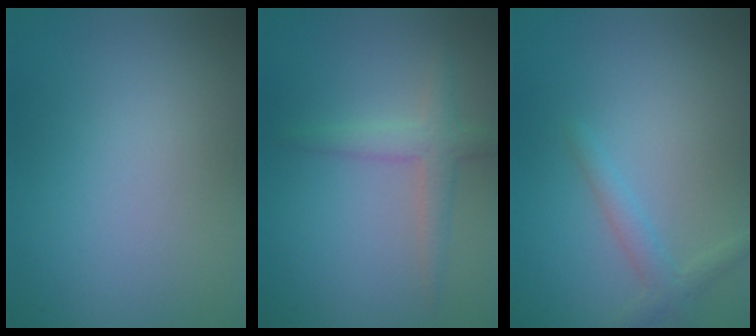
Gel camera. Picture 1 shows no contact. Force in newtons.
{"total": 2.4, "press": 2.4, "slide": 0.1}
{"total": 1.6, "press": 1.6, "slide": 0.1}